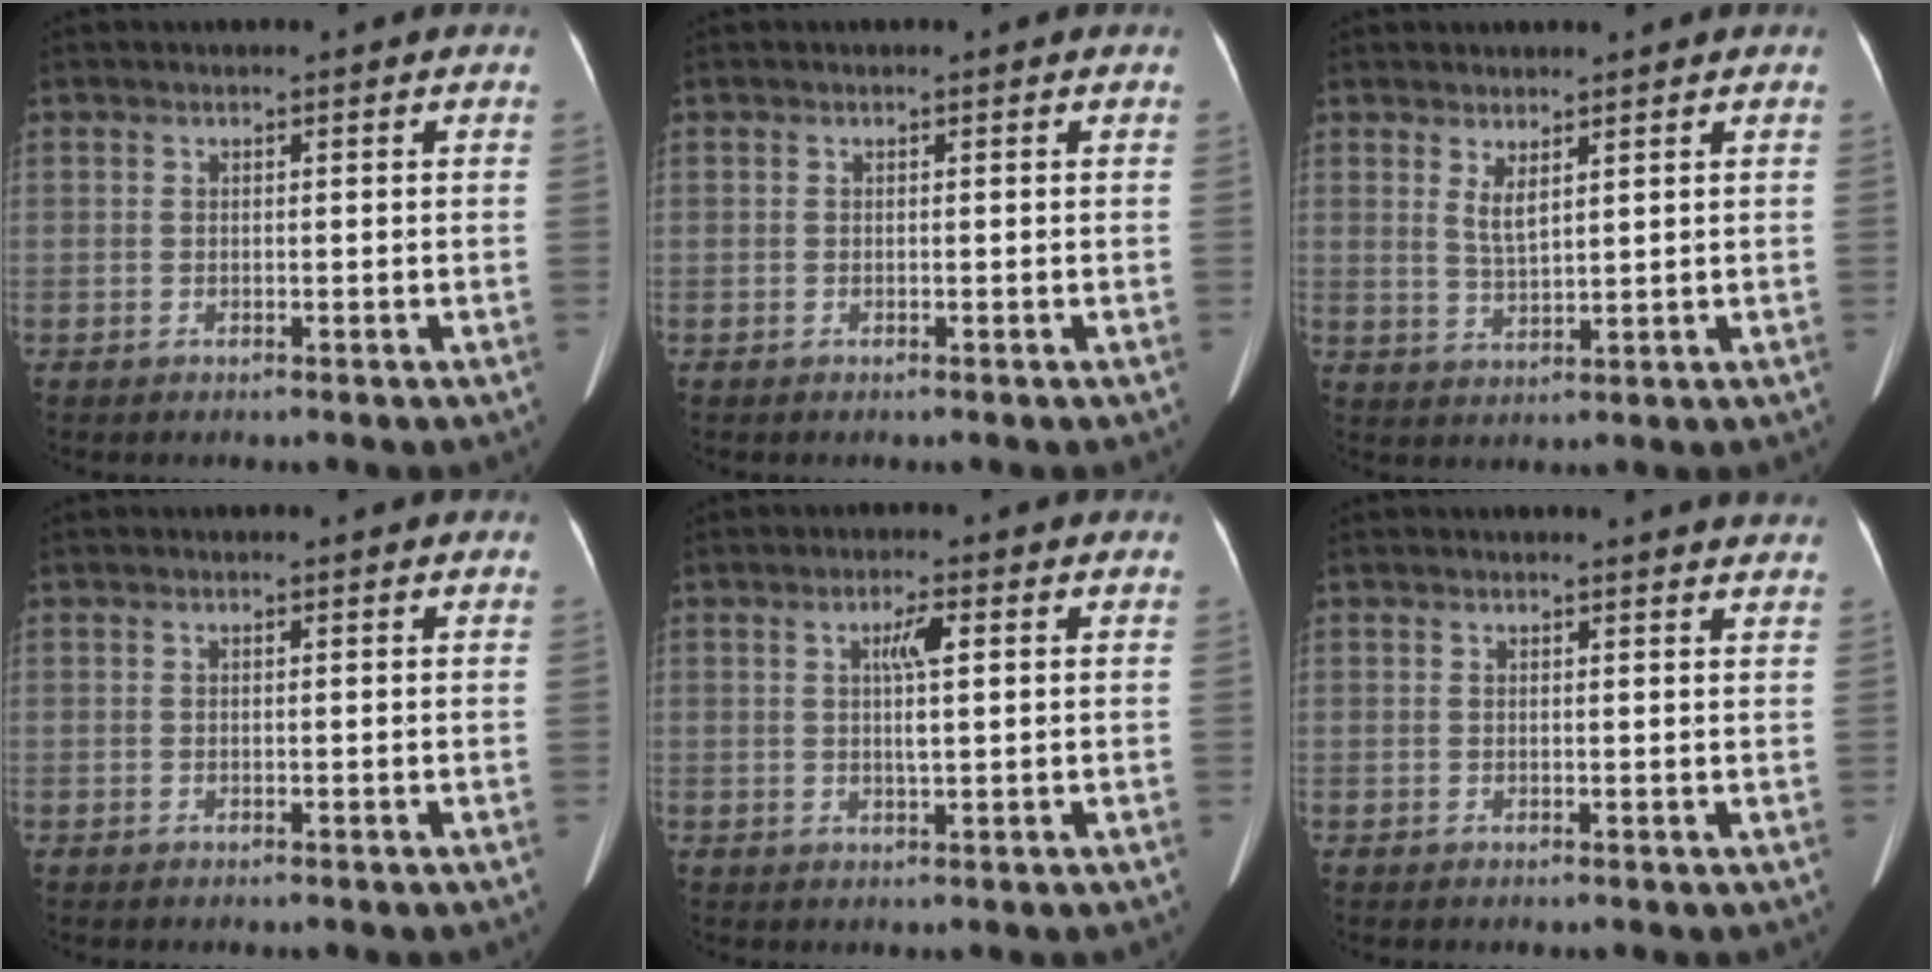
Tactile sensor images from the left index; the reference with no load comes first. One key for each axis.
{"total": 0.0}
{"total": 2.9, "fx": 1.7, "fy": 0.6, "fz": 2.3, "tx": -0.049, "ty": -0.009, "tz": 0.041}
{"total": 0.0}
{"total": 3.6, "fx": 0.9, "fy": 0.4, "fz": 3.4, "tx": -0.059, "ty": 0.008, "tz": 0.014}
{"total": 4.4, "fx": 4.3, "fy": 0.1, "fz": 0.8, "tx": -0.011, "ty": -0.004, "tz": 0.030}